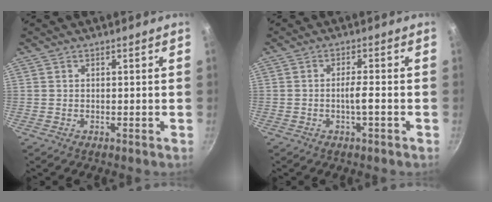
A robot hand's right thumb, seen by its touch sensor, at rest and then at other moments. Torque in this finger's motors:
{"motor_torque": [3.37, 1.64, 1.45, -1.32, 0.63]}